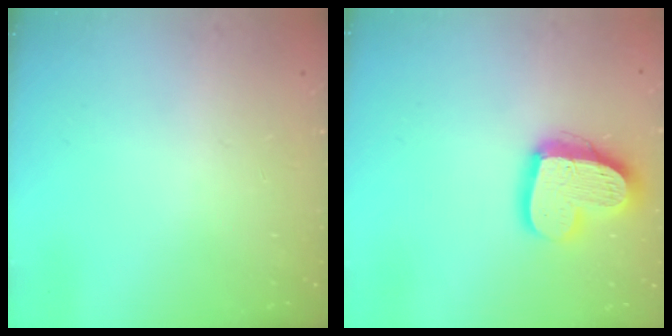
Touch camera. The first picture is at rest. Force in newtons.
{"total": 17.2, "press": 17.2, "slide": 1.4}